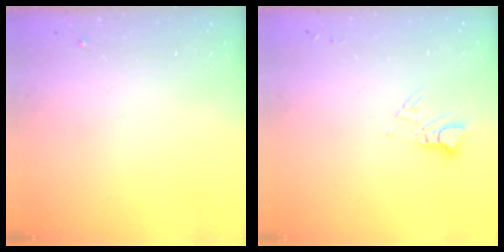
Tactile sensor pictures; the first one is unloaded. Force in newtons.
{"total": 3.8, "press": 3.8, "slide": 0.2}